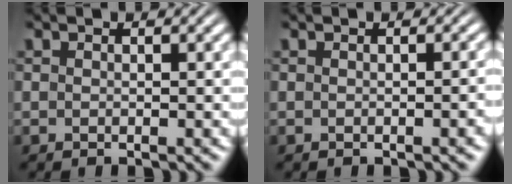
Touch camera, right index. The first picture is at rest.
{"total": 0.6, "force": [-0.3, -0.2, 0.5], "torque": [-0.006, 0.009, -0.008]}